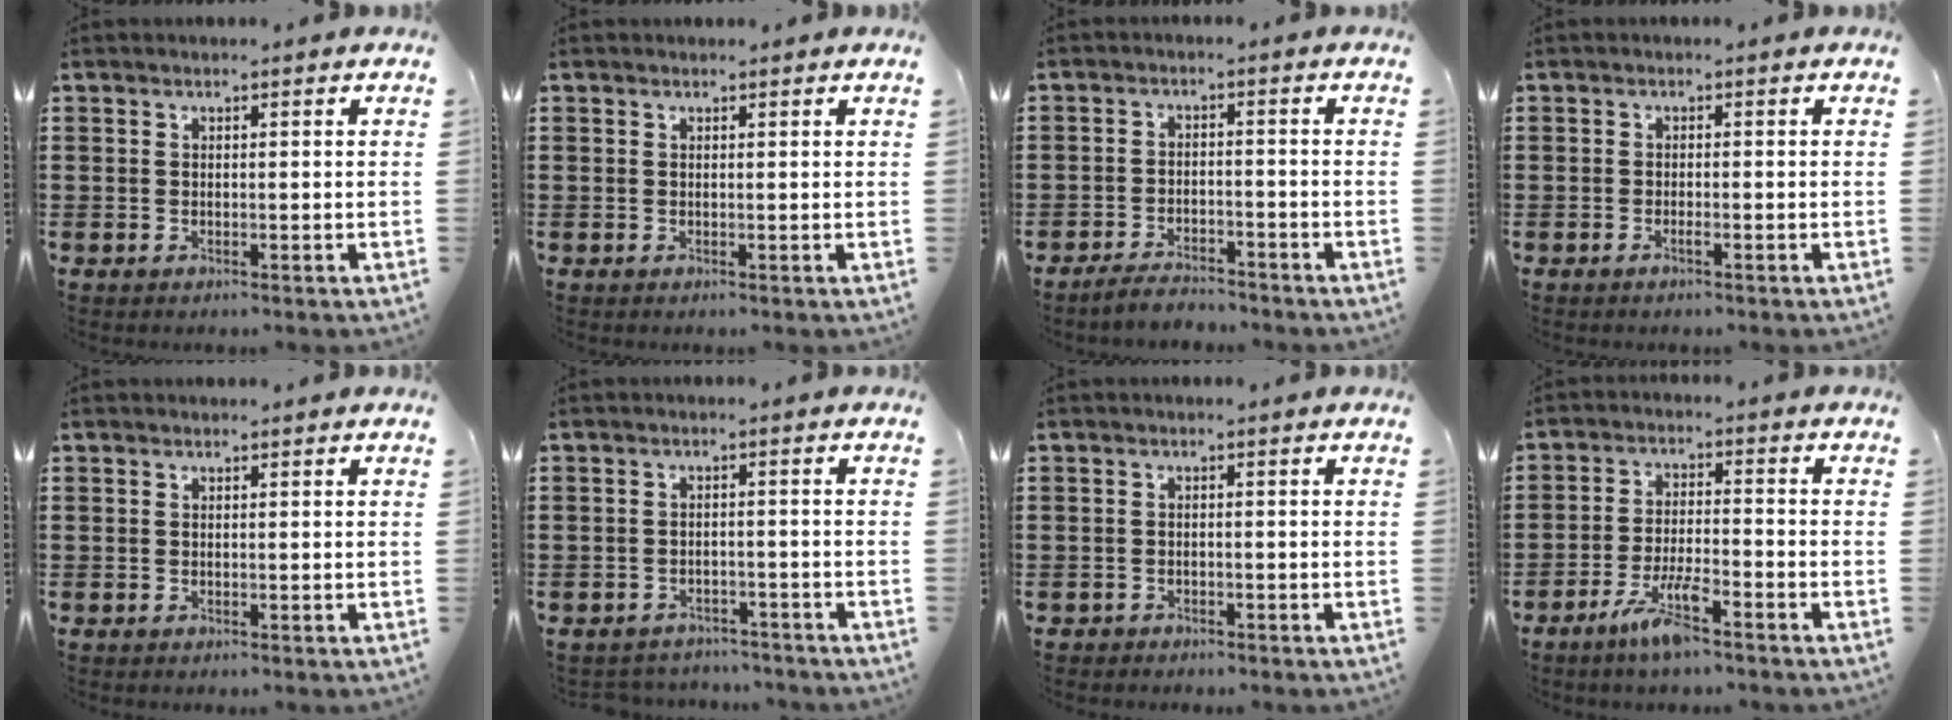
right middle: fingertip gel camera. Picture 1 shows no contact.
{"total": 0.0}
{"total": 3.2, "force": [-3.1, 0.5, 0.6], "torque": [-0.013, 0.006, -0.065]}
{"total": 0.9, "force": [-0.5, 0.1, 0.7], "torque": [-0.013, -0.002, -0.010]}
{"total": 0.0}
{"total": 2.4, "force": [-2.3, 0.5, -0.1], "torque": [-0.005, 0.000, -0.051]}
{"total": 0.9, "force": [-0.9, 0.3, -0.1], "torque": [-0.001, 0.003, -0.021]}
{"total": 6.2, "force": [-4.2, 1.1, 4.4], "torque": [-0.096, -0.004, -0.080]}